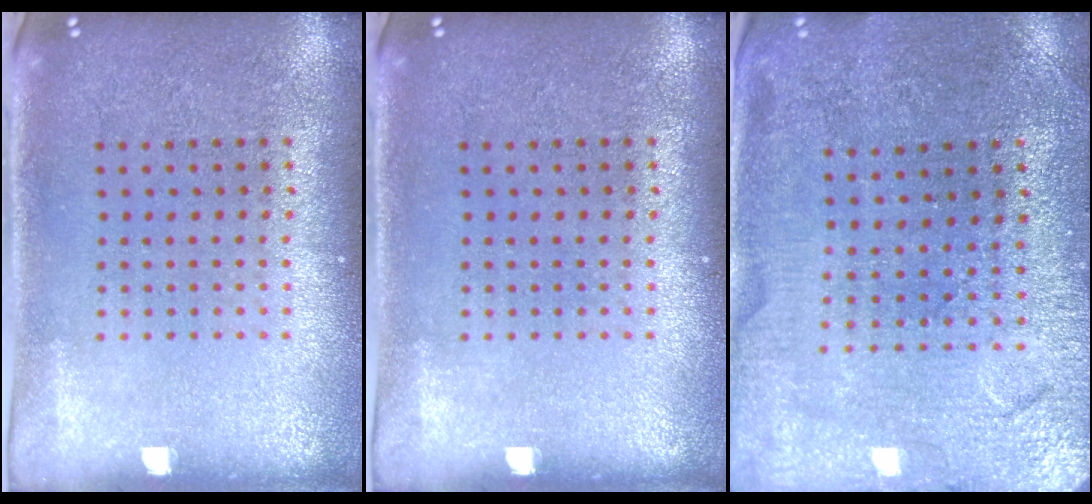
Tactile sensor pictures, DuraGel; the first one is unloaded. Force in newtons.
{"total": 0.0}
{"total": 1.3, "press": 1.3, "slide": 0.1}